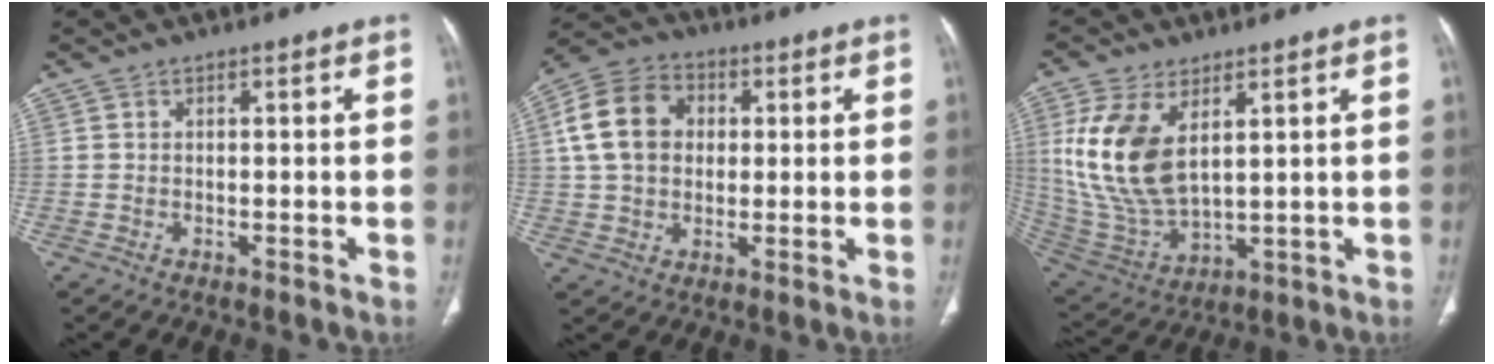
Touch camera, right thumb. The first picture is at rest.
{"total": 12.9, "force": [2.3, 9.9, 7.9], "torque": [-0.131, 0.017, 0.034]}
{"total": 15.3, "force": [4.9, 8.2, 12.0], "torque": [-0.245, -0.019, 0.116]}